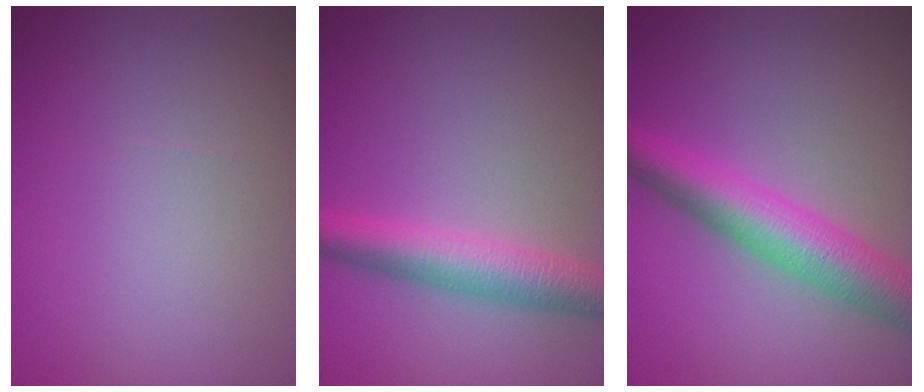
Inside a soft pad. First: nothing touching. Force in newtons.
{"total": 4.4, "press": 4.4, "slide": 0.0}
{"total": 6.3, "press": 6.3, "slide": 0.2}